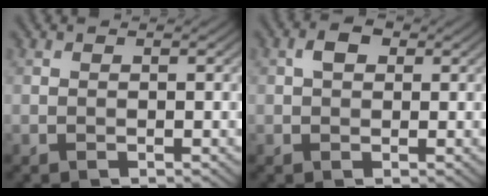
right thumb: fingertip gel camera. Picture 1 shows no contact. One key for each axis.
{"total": 2.4, "fx": 0.7, "fy": 1.6, "fz": 1.6, "tx": -0.032, "ty": 0.005, "tz": 0.008}